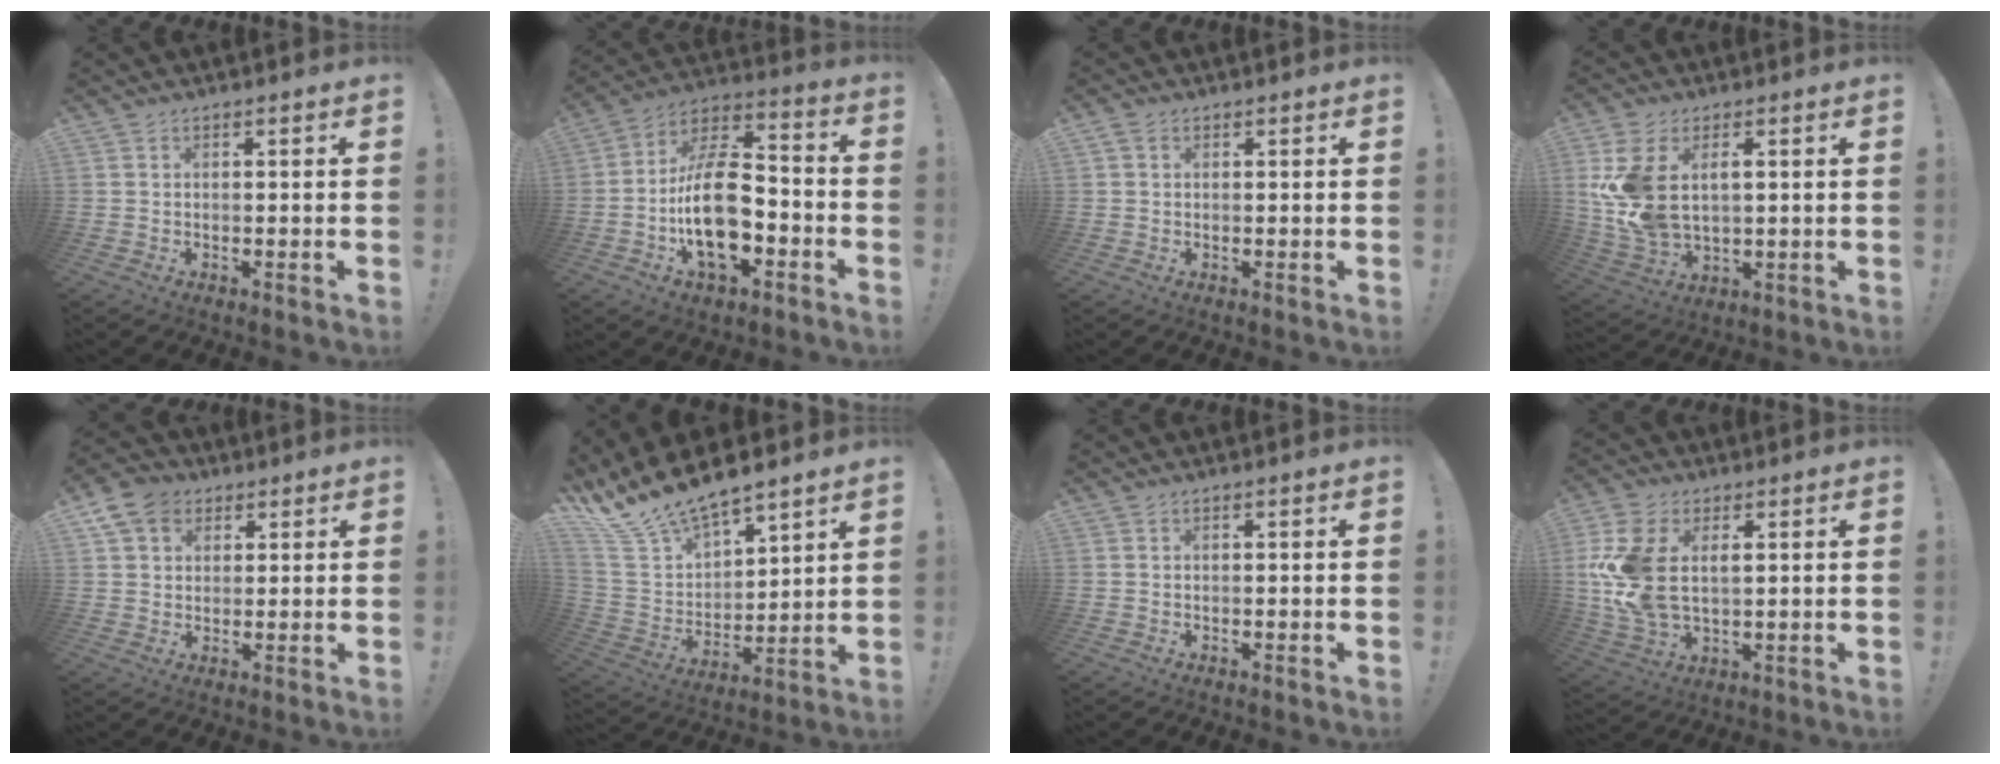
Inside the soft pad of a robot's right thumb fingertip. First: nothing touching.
{"total": 20.2, "force": [-5.1, 10.9, 16.2], "torque": [-0.292, 0.026, -0.083]}
{"total": 1.4, "force": [0.8, 0.9, 0.7], "torque": [-0.006, 0.000, 0.014]}
{"total": 12.0, "force": [3.1, 7.4, 8.9], "torque": [-0.174, -0.014, 0.060]}
{"total": 9.2, "force": [4.3, 7.0, 4.0], "torque": [-0.070, -0.008, 0.087]}
{"total": 14.1, "force": [12.3, 5.0, 4.9], "torque": [-0.117, -0.093, 0.231]}
{"total": 0.0}
{"total": 13.9, "force": [3.1, 8.9, 10.3], "torque": [-0.200, -0.015, 0.060]}